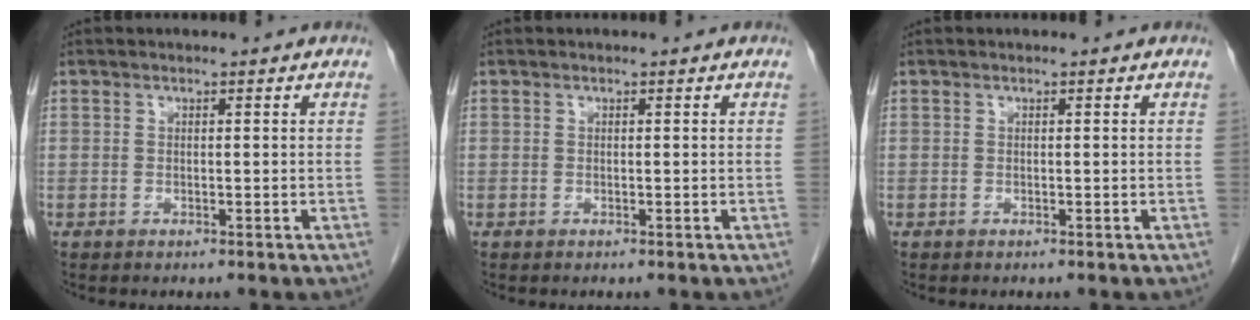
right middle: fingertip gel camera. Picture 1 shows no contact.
{"total": 0.0}
{"total": 0.0}